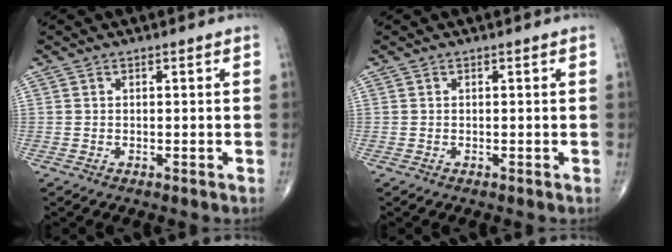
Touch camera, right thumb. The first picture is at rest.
{"total": 0.0}